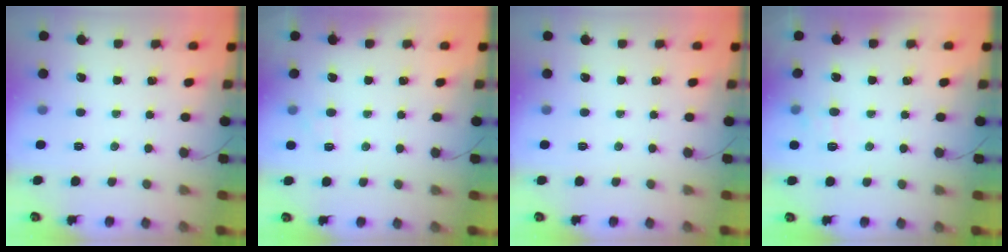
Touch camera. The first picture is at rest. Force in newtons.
{"total": 4.2, "press": 4.0, "slide": 1.4}
{"total": 0.0}
{"total": 6.2, "press": 5.9, "slide": 1.8}